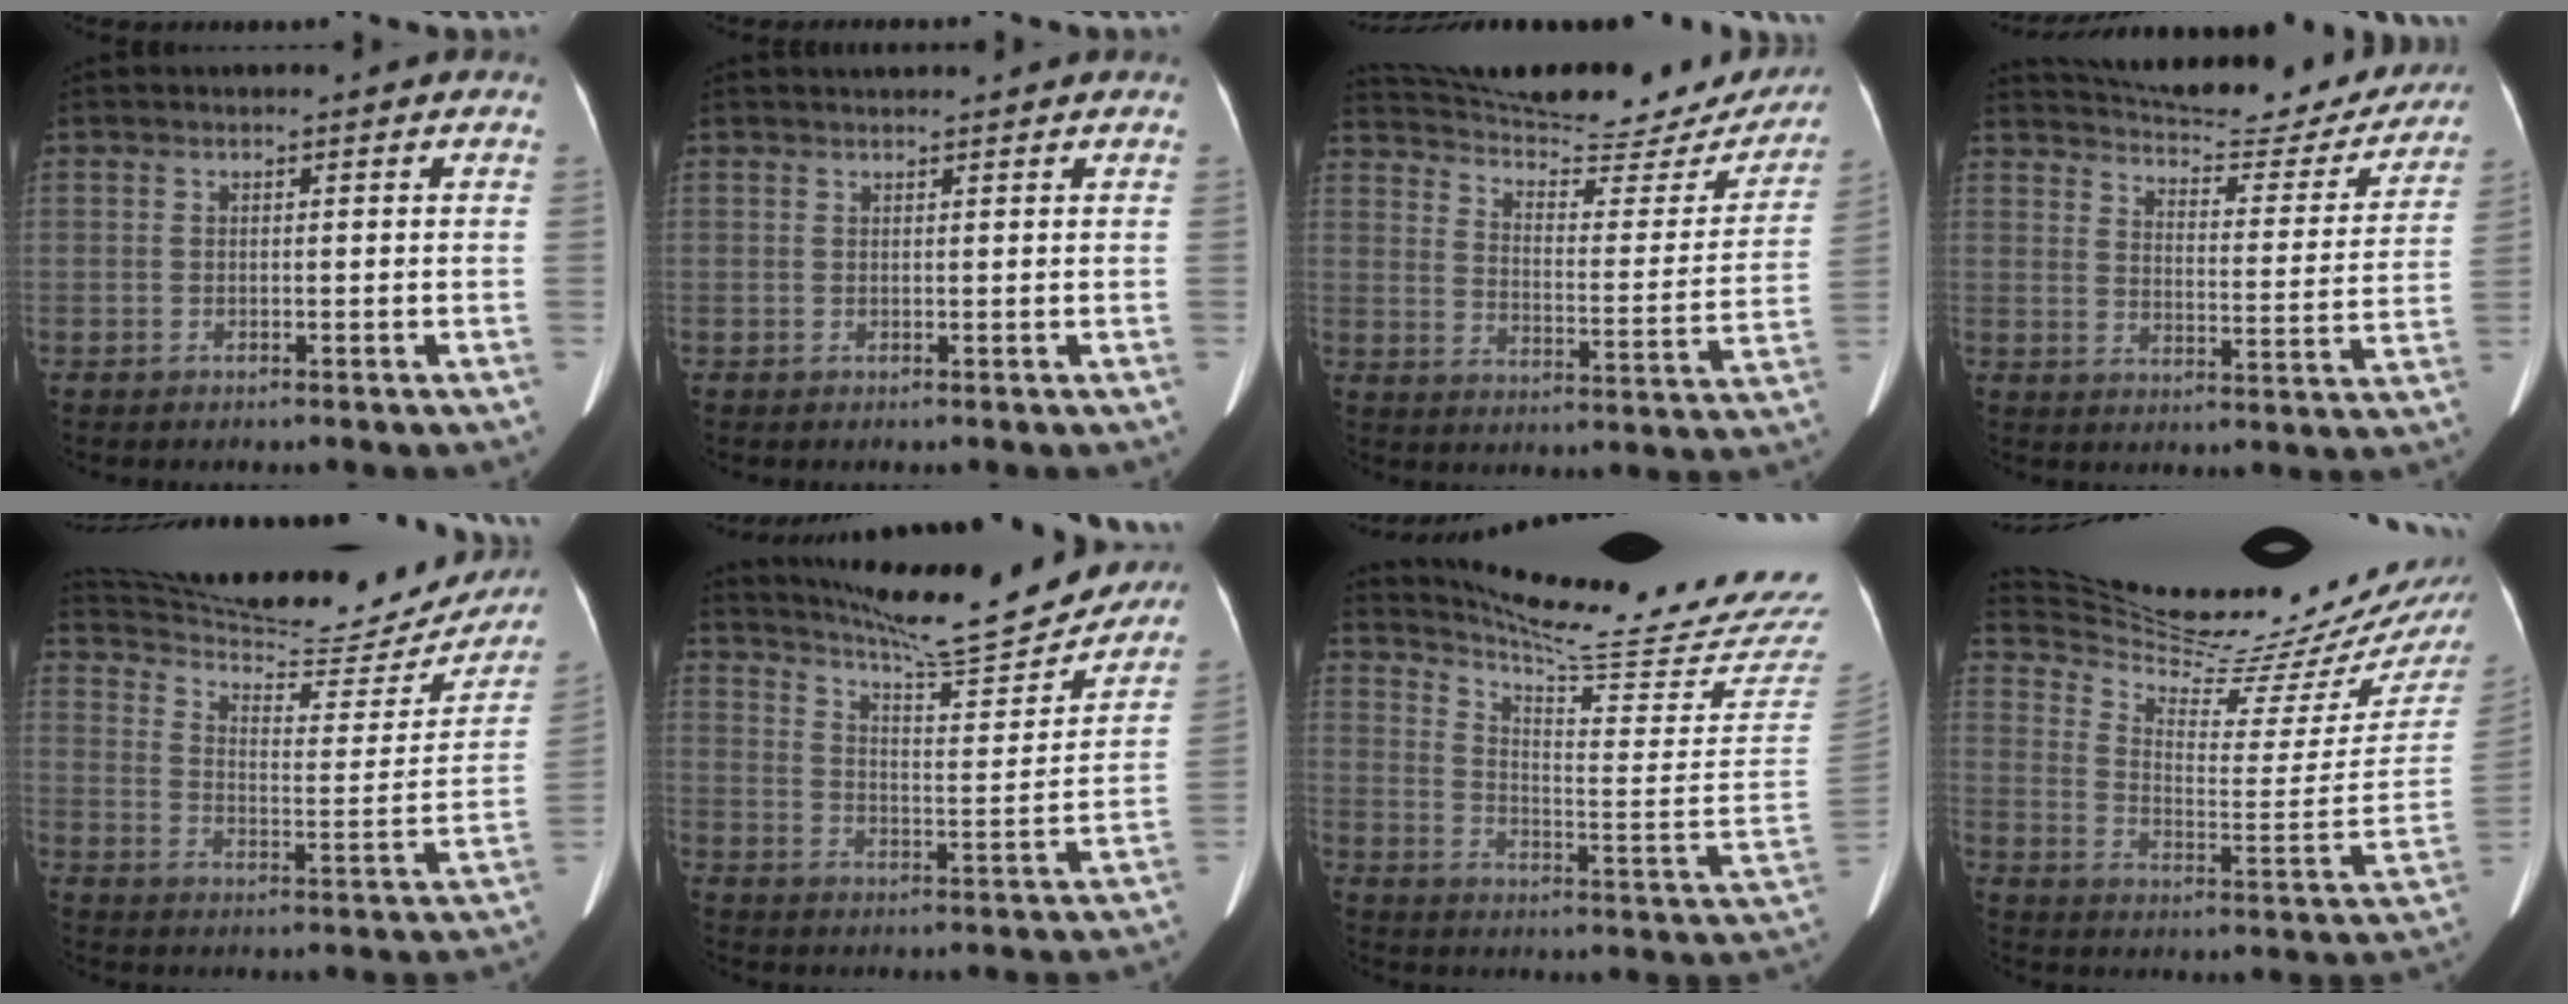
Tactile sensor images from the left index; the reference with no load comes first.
{"total": 2.4, "force": [2.3, -0.3, 0.7], "torque": [-0.008, 0.022, 0.037]}
{"total": 25.3, "force": [23.5, 5.0, 7.9], "torque": [-0.125, -0.051, 0.307]}
{"total": 23.2, "force": [21.5, 5.0, 7.0], "torque": [-0.103, -0.040, 0.268]}
{"total": 26.1, "force": [24.4, 5.1, 7.5], "torque": [-0.121, -0.054, 0.324]}
{"total": 20.4, "force": [18.7, 1.6, 8.1], "torque": [-0.133, -0.029, 0.265]}
{"total": 24.6, "force": [22.8, -0.6, 9.1], "torque": [-0.151, -0.124, 0.300]}
{"total": 26.2, "force": [23.5, 2.7, 11.4], "torque": [-0.187, -0.080, 0.330]}